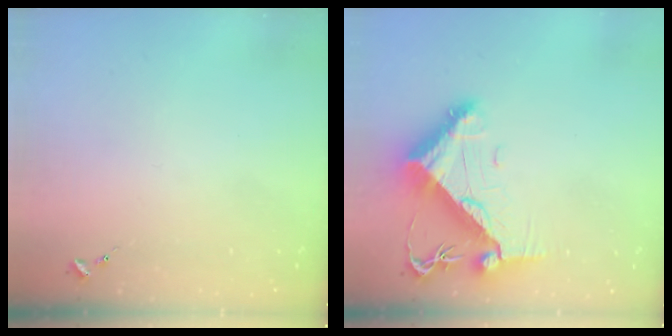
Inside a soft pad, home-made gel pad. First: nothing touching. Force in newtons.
{"total": 11.0, "press": 10.9, "slide": 1.4}